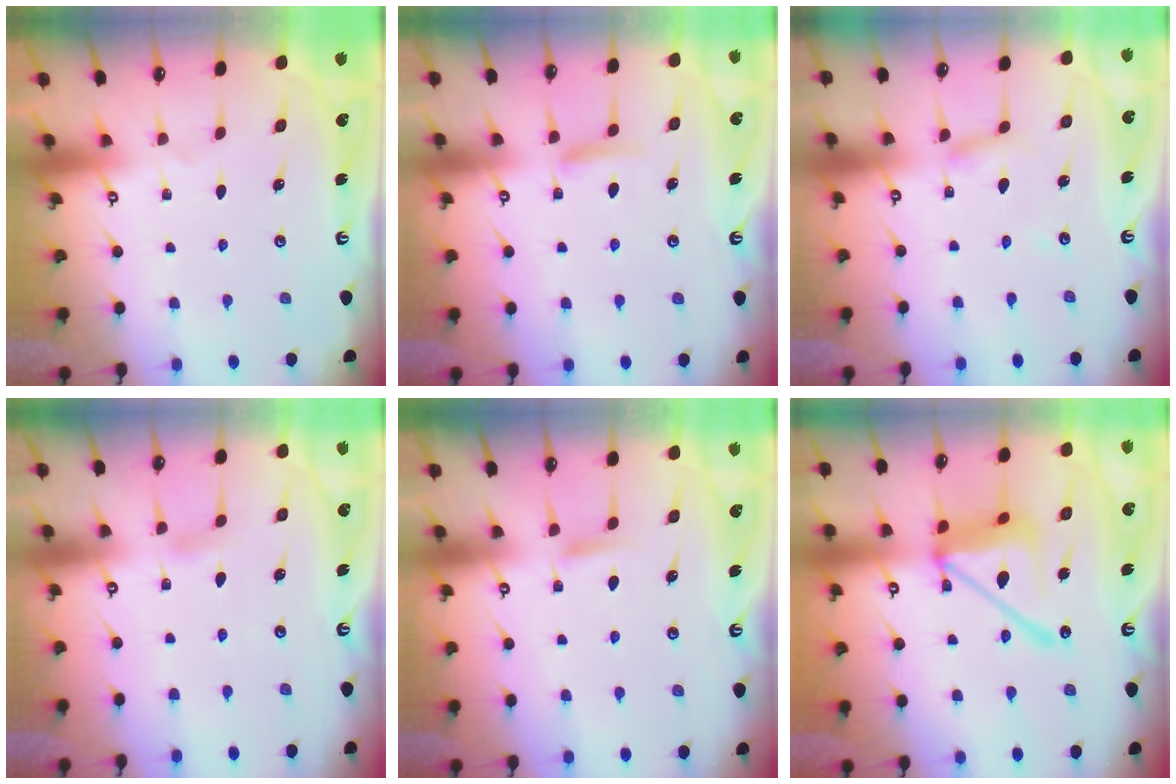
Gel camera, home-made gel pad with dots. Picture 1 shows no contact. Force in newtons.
{"total": 7.9, "press": 7.8, "slide": 0.8}
{"total": 3.7, "press": 3.7, "slide": 0.3}
{"total": 3.3, "press": 3.3, "slide": 0.3}
{"total": 5.2, "press": 5.2, "slide": 0.7}
{"total": 17.0, "press": 16.9, "slide": 1.6}